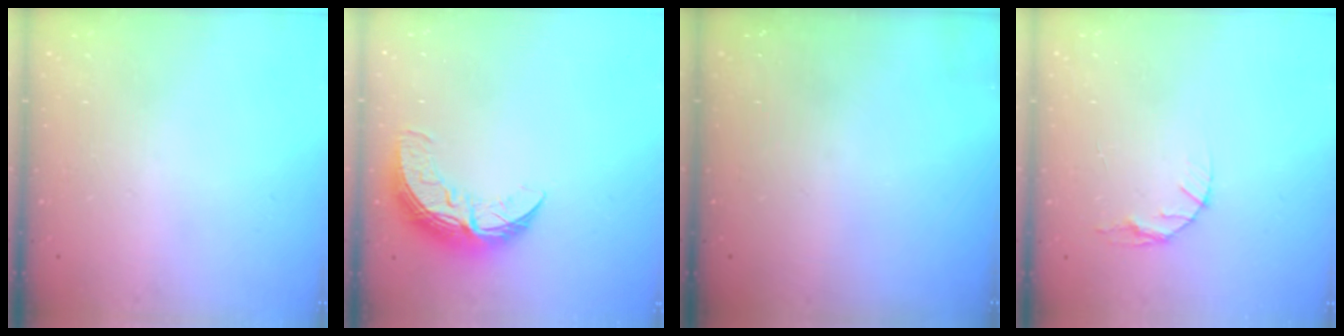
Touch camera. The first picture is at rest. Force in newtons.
{"total": 11.0, "press": 11.0, "slide": 0.4}
{"total": 0.0}
{"total": 4.9, "press": 4.9, "slide": 0.6}